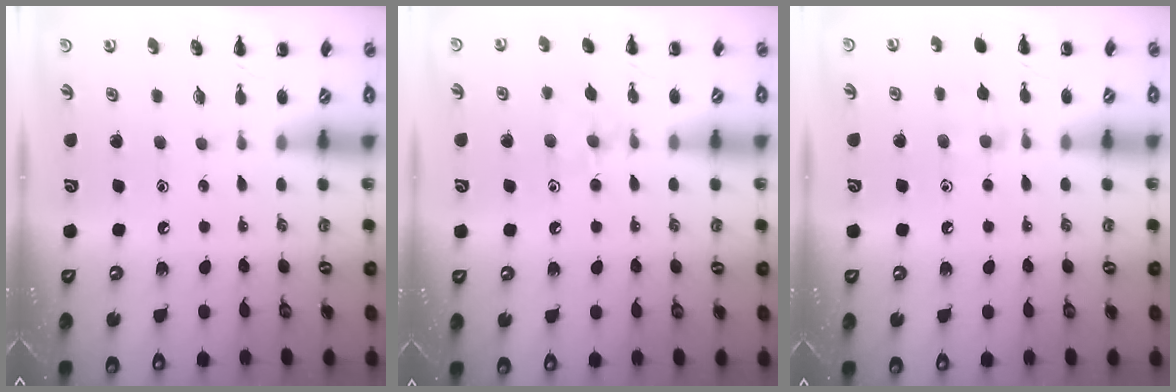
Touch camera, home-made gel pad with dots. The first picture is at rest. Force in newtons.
{"total": 7.8, "press": 7.5, "slide": 2.0}
{"total": 7.1, "press": 6.7, "slide": 2.4}